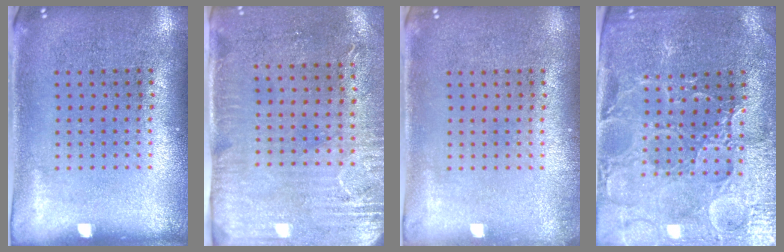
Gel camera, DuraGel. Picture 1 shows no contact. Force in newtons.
{"total": 3.0, "press": 2.4, "slide": 1.7}
{"total": 0.6, "press": 0.6, "slide": 0.1}
{"total": 3.3, "press": 3.3, "slide": 0.5}